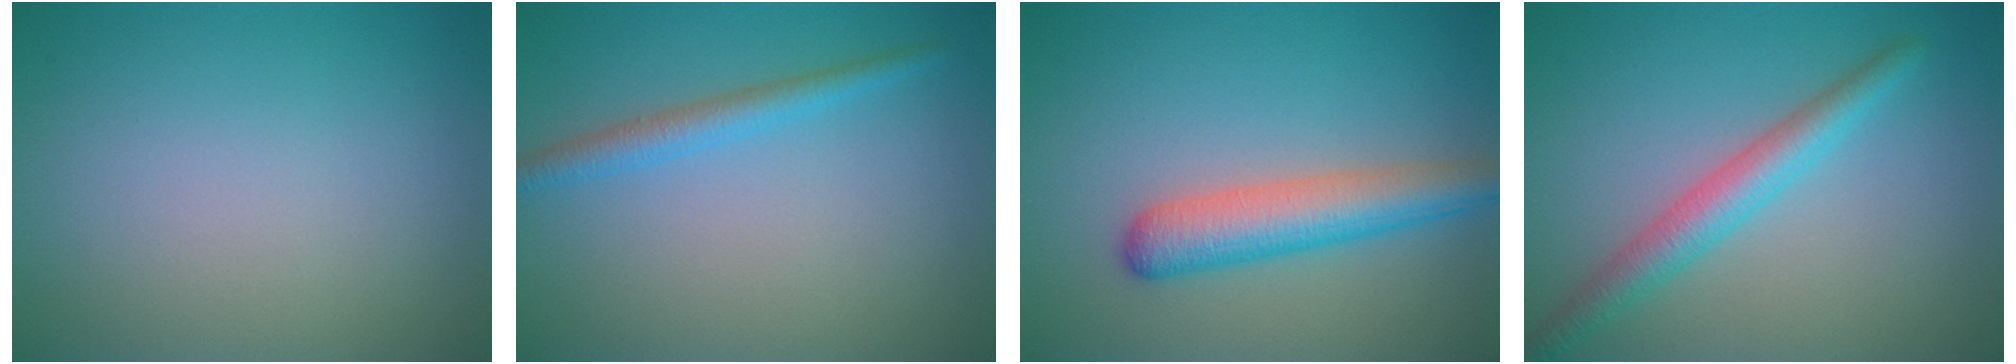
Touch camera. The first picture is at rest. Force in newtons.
{"total": 2.1, "press": 2.1, "slide": 0.1}
{"total": 4.7, "press": 4.7, "slide": 0.3}
{"total": 3.4, "press": 3.4, "slide": 0.1}